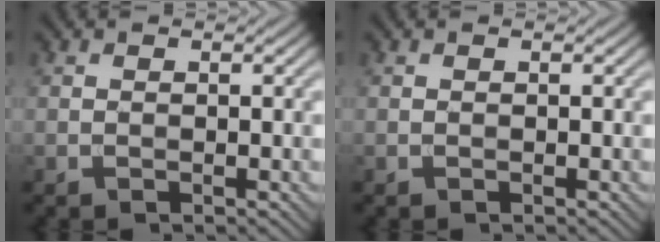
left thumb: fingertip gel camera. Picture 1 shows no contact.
{"total": 0.0}